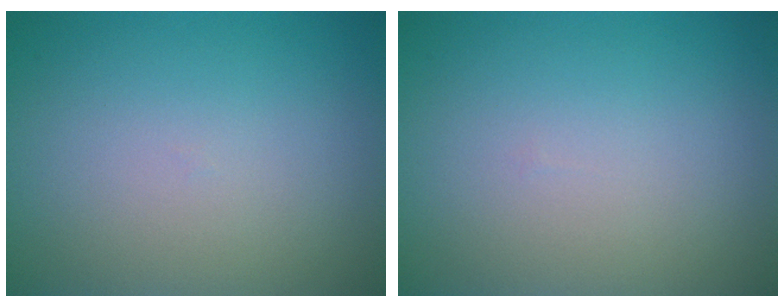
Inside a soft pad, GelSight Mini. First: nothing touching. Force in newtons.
{"total": 0.0}